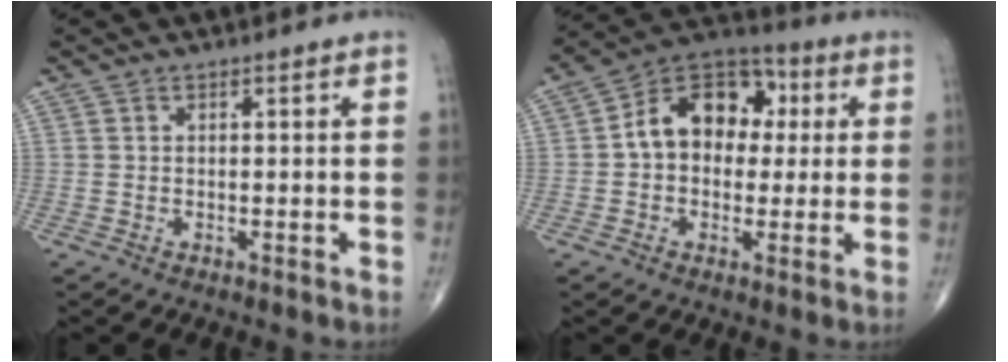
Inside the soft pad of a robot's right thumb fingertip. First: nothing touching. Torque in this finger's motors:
{"motor_torque": [1.14, 2.15, 0.47, -0.51, 0.30]}